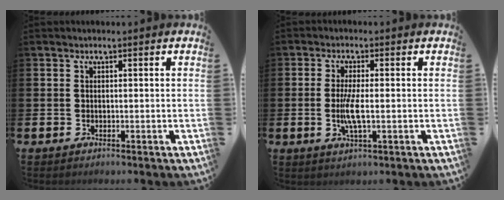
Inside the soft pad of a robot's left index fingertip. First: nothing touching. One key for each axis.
{"total": 3.8, "fx": -0.5, "fy": 0.7, "fz": 3.6, "tx": -0.073, "ty": -0.003, "tz": -0.012}